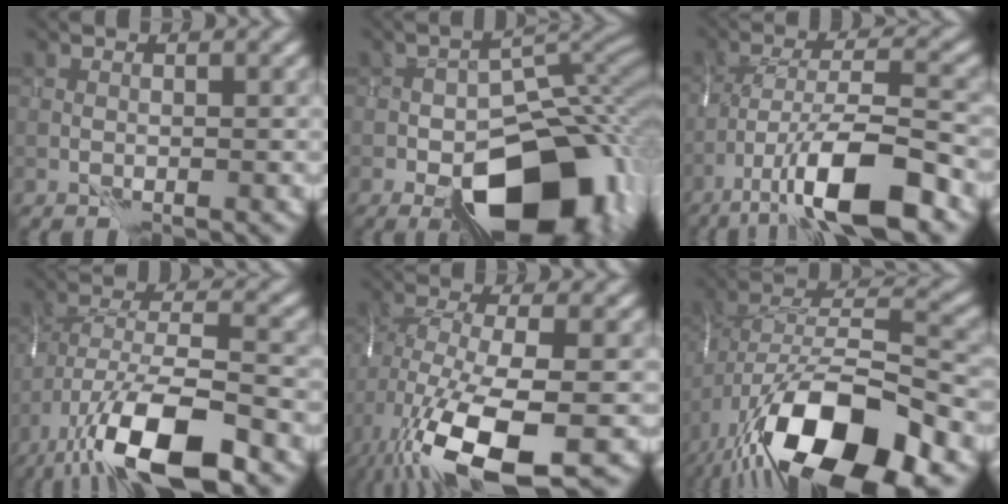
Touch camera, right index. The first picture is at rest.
{"total": 14.2, "force": [-6.6, 7.9, 9.8], "torque": [-0.100, -0.004, -0.102]}
{"total": 9.8, "force": [-6.1, 1.9, 7.4], "torque": [-0.122, 0.008, -0.110]}
{"total": 11.8, "force": [-7.2, 3.6, 8.6], "torque": [-0.163, -0.010, -0.135]}
{"total": 12.8, "force": [-6.1, 4.4, 10.3], "torque": [-0.210, -0.024, -0.110]}
{"total": 15.4, "force": [-8.1, 6.6, 11.4], "torque": [-0.197, -0.010, -0.137]}